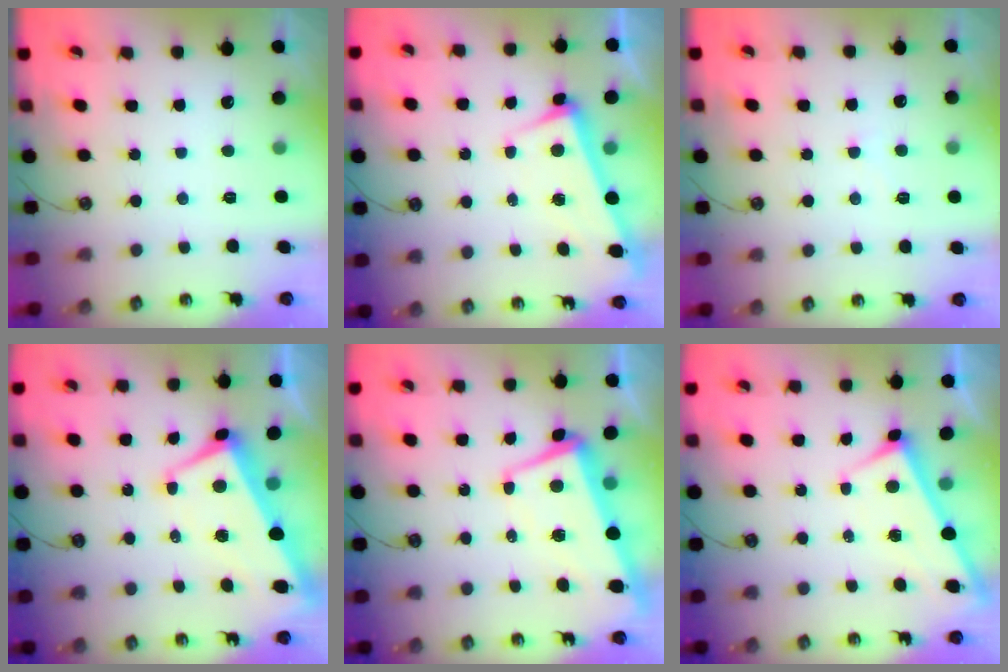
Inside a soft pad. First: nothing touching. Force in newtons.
{"total": 3.3, "press": 3.2, "slide": 1.0}
{"total": 1.0, "press": 0.9, "slide": 0.4}
{"total": 1.7, "press": 1.1, "slide": 1.3}
{"total": 1.6, "press": 0.1, "slide": 1.6}
{"total": 3.0, "press": 3.0, "slide": 0.1}